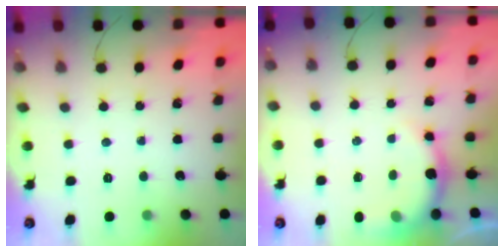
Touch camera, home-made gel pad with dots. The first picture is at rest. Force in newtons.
{"total": 5.2, "press": 5.2, "slide": 0.5}